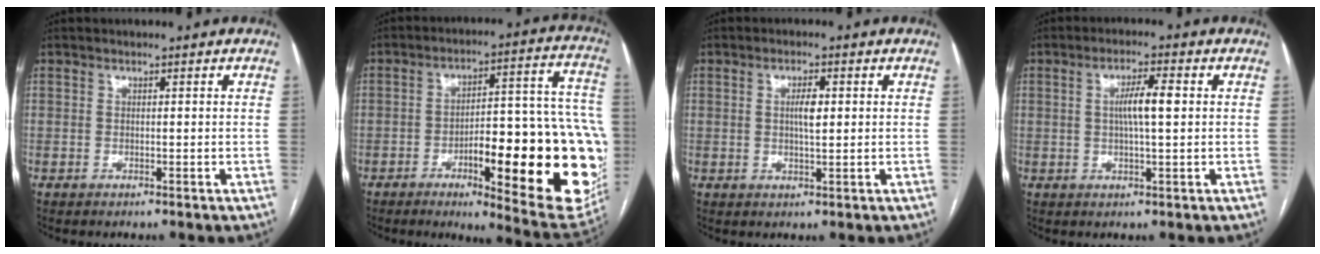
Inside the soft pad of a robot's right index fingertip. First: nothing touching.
{"total": 26.8, "force": [-6.8, 5.9, 25.3], "torque": [-0.254, 0.018, -0.073]}
{"total": 3.4, "force": [0.6, 0.9, 3.3], "torque": [-0.057, 0.001, 0.010]}
{"total": 5.0, "force": [0.6, 0.5, 5.0], "torque": [-0.091, 0.005, 0.010]}